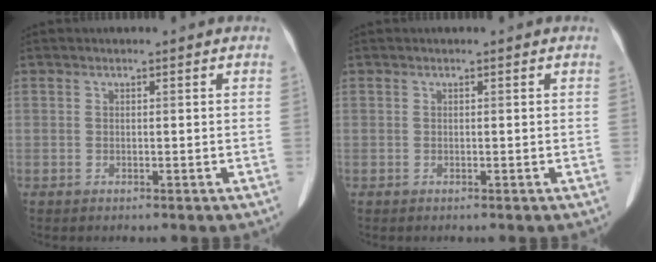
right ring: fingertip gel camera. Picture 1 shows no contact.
{"total": 0.0}